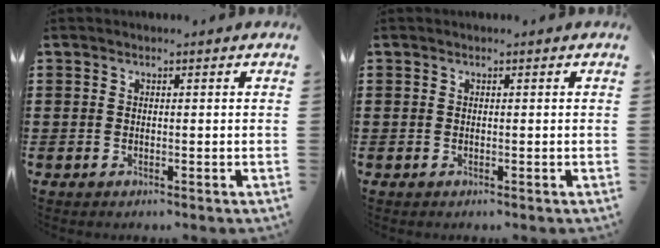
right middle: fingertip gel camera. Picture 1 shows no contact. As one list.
[{"total": 0.0}]